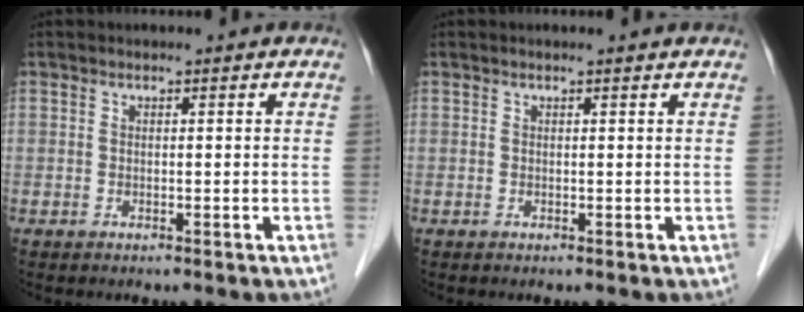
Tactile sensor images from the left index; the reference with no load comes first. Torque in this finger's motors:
{"motor_torque": [0.66, -0.68, 0.01, 0.00]}